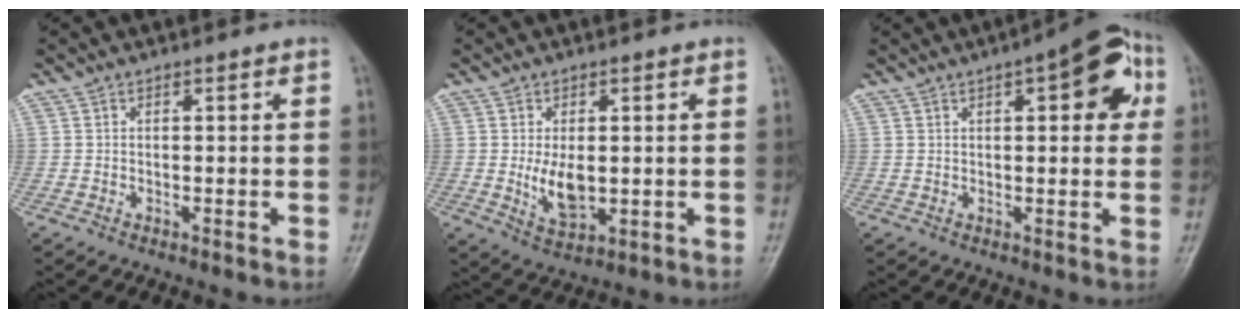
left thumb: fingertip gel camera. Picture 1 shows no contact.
{"total": 6.5, "force": [-0.1, 3.7, 5.3], "torque": [-0.085, -0.013, 0.008]}
{"total": 11.3, "force": [4.0, 4.4, 9.7], "torque": [-0.091, 0.011, 0.040]}